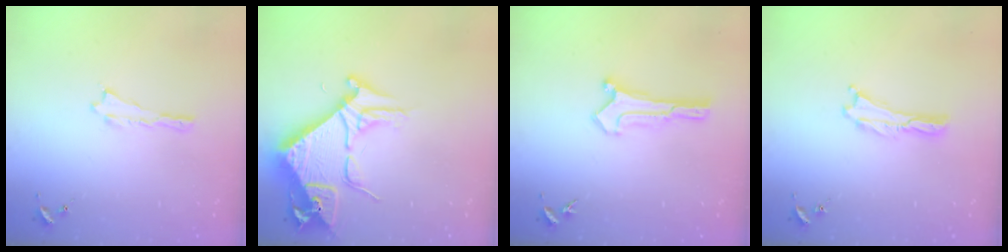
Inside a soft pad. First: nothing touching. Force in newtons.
{"total": 9.8, "press": 9.8, "slide": 1.1}
{"total": 0.6, "press": 0.6, "slide": 0.0}
{"total": 0.0}